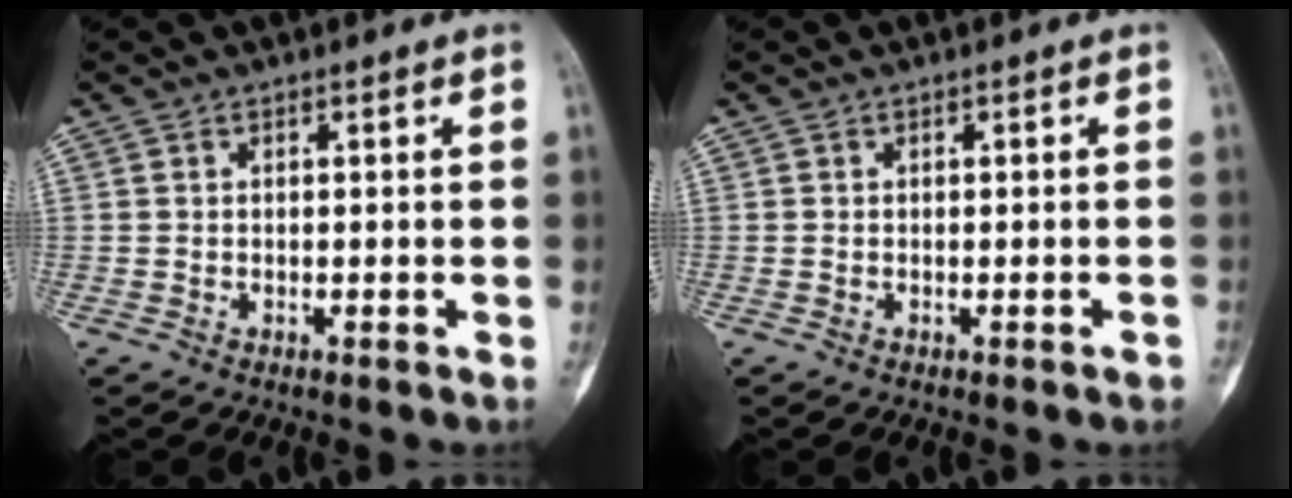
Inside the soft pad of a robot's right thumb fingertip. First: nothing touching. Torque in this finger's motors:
{"motor_torque": [0.46, 0.19, 0.17, -0.28, 0.14]}